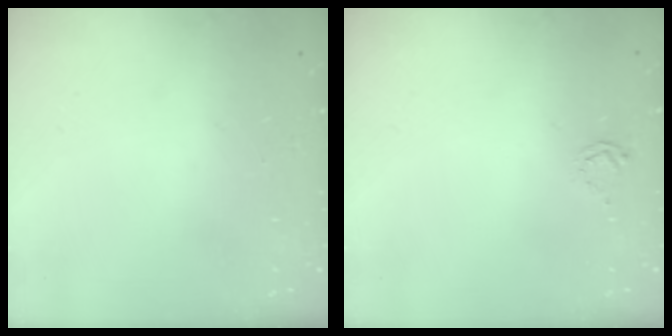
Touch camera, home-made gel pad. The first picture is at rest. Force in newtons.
{"total": 2.4, "press": 2.4, "slide": 0.2}